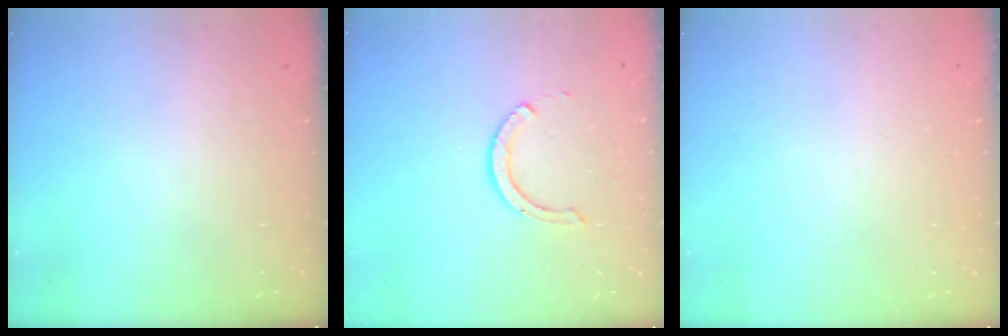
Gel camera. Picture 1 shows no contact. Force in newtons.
{"total": 7.0, "press": 6.9, "slide": 0.8}
{"total": 0.0}